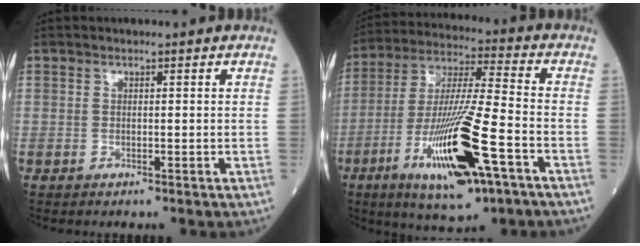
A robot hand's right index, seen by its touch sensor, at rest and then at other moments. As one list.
[{"total": 18.8, "force": [-7.9, 2.4, 16.8], "torque": [-0.338, -0.029, -0.137]}]